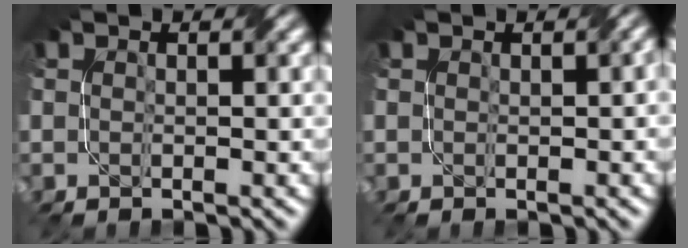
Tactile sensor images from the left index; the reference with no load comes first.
{"total": 0.5, "force": [-0.5, 0.0, 0.3], "torque": [0.001, 0.004, -0.006]}